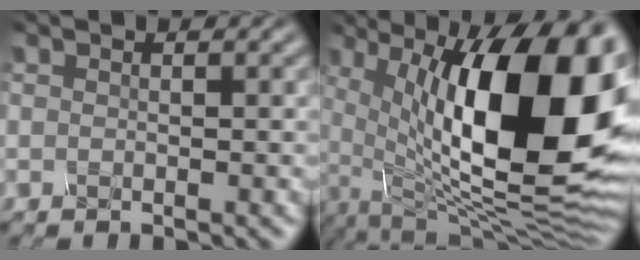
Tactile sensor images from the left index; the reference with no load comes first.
{"total": 18.4, "force": [2.7, 7.9, 16.4], "torque": [-0.240, 0.005, 0.050]}